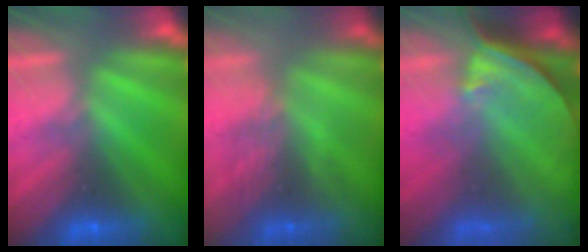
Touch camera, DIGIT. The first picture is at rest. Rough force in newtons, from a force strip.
{"total": 2.9}
{"total": 7.6}